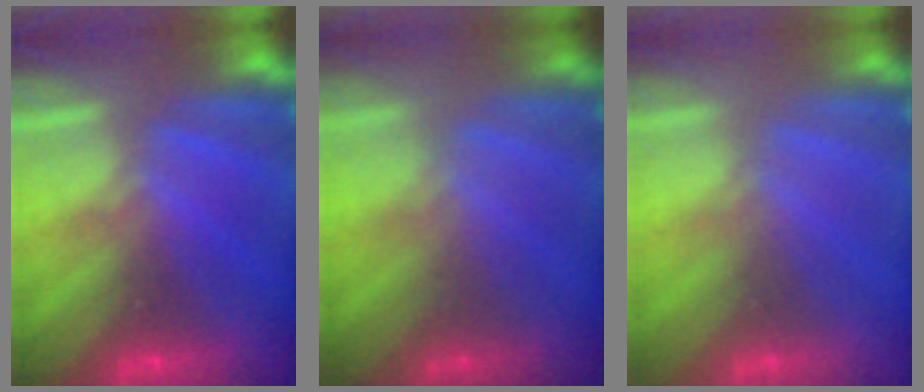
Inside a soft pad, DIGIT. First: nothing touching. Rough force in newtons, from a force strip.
{"total": 1.5}
{"total": 3.3}